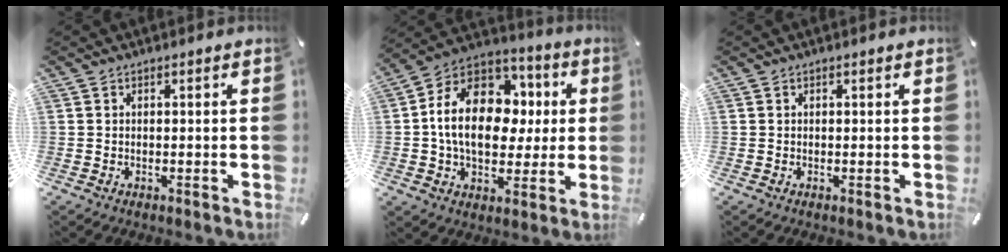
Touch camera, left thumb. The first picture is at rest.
{"total": 18.6, "force": [1.0, 13.9, 12.3], "torque": [-0.223, 0.000, 0.019]}
{"total": 0.0}